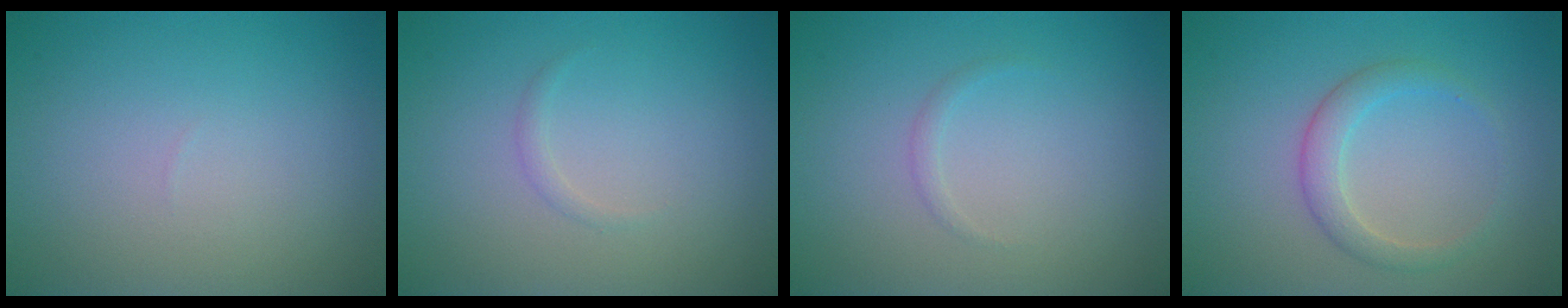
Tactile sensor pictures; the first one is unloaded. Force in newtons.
{"total": 0.6, "press": 0.6, "slide": 0.0}
{"total": 0.6, "press": 0.6, "slide": 0.1}
{"total": 2.3, "press": 2.3, "slide": 0.1}